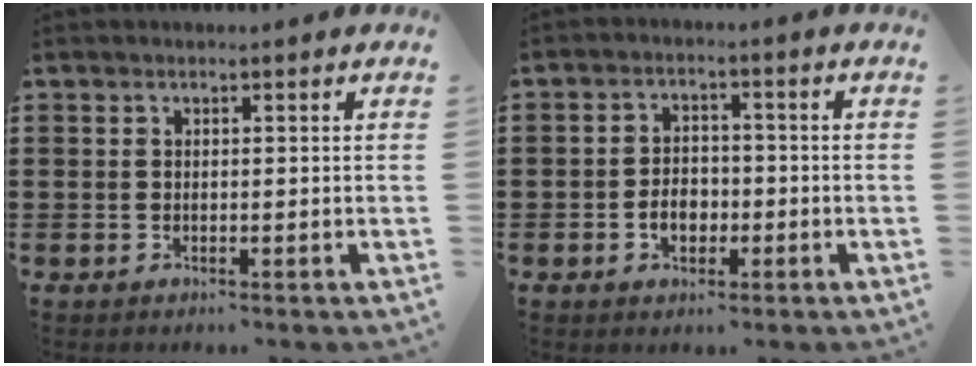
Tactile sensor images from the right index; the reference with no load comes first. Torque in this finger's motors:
{"motor_torque": [1.12, 1.02, 0.12, 0.03]}